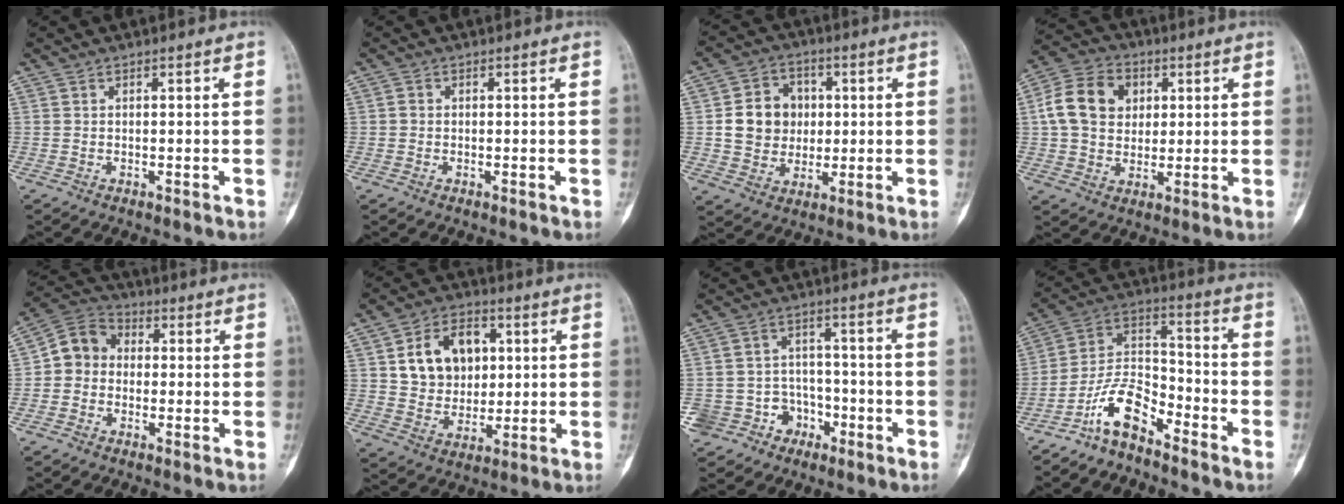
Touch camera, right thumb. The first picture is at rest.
{"total": 0.9, "force": [-0.1, 0.8, 0.3], "torque": [-0.001, 0.002, -0.002]}
{"total": 10.5, "force": [0.9, 9.3, 4.8], "torque": [-0.041, 0.006, 0.017]}
{"total": 12.2, "force": [2.3, 9.7, 7.1], "torque": [-0.106, 0.007, 0.034]}
{"total": 7.5, "force": [-0.6, 6.5, 3.7], "torque": [-0.046, 0.028, -0.029]}
{"total": 12.9, "force": [3.1, 9.8, 7.7], "torque": [-0.085, -0.003, 0.057]}
{"total": 9.1, "force": [-4.6, 7.8, 1.2], "torque": [0.017, 0.057, -0.065]}
{"total": 9.9, "force": [-7.2, 3.9, 5.4], "torque": [-0.100, 0.078, -0.149]}